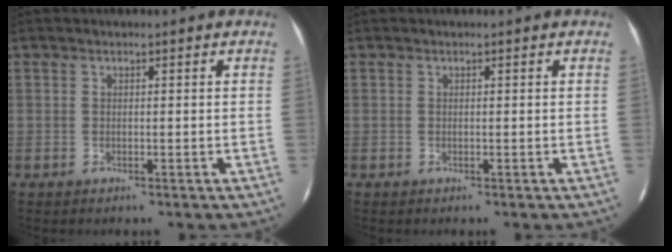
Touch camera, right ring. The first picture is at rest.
{"total": 0.0}